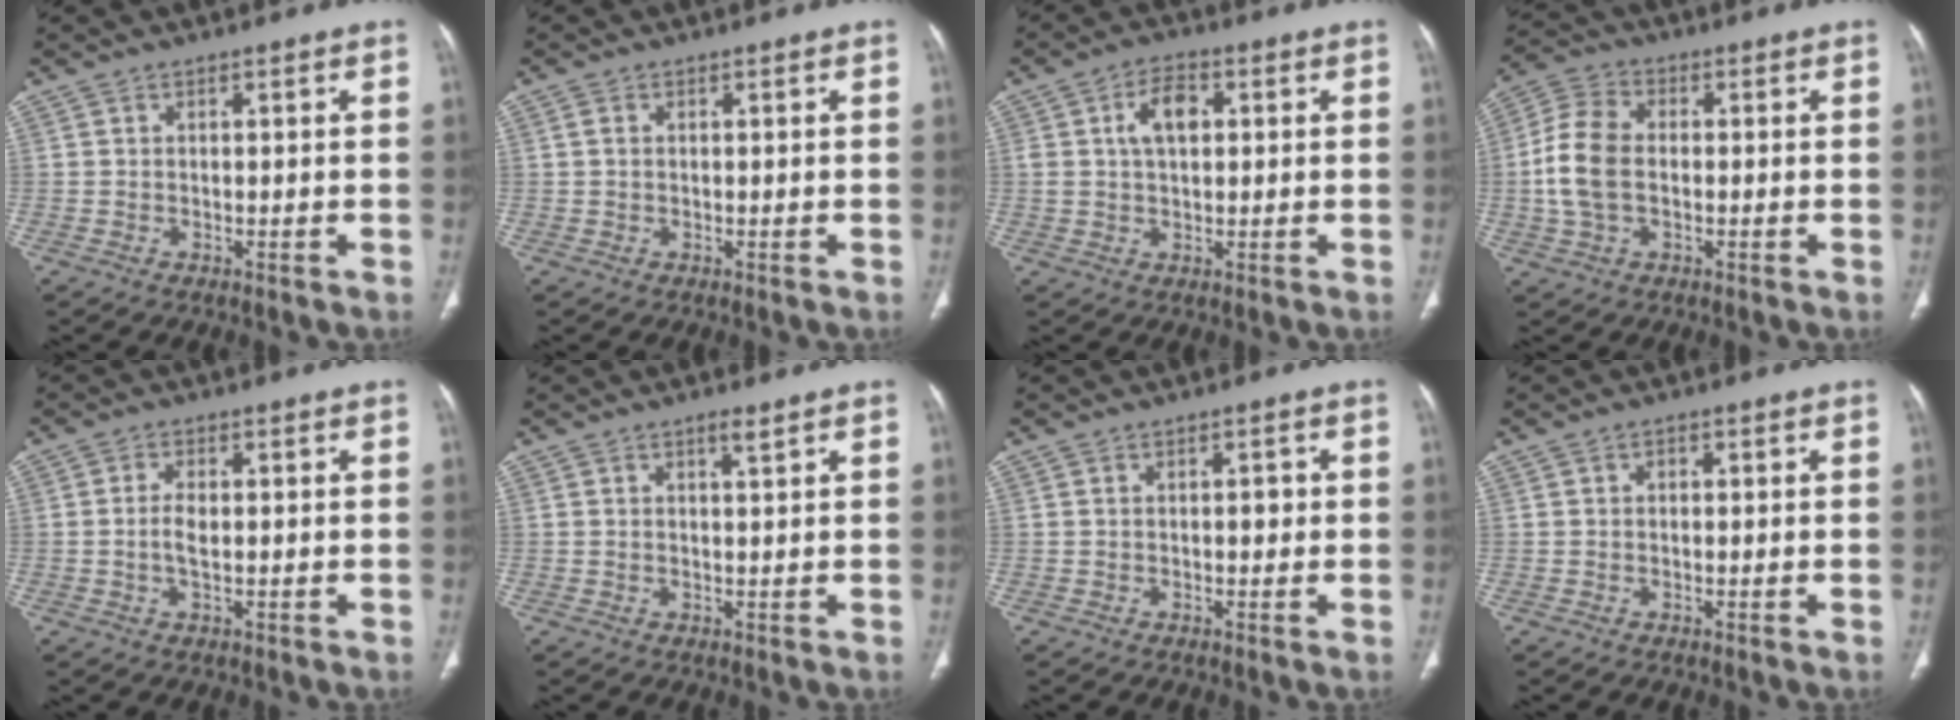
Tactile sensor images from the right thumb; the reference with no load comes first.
{"total": 1.0, "force": [0.1, 0.7, 0.6], "torque": [-0.014, 0.002, 0.004]}
{"total": 6.4, "force": [1.5, 3.8, 4.9], "torque": [-0.079, 0.010, 0.023]}
{"total": 10.0, "force": [-0.5, 6.5, 7.6], "torque": [-0.156, 0.020, -0.015]}
{"total": 3.2, "force": [-0.2, 1.6, 2.8], "torque": [-0.059, 0.002, -0.005]}
{"total": 1.6, "force": [1.1, 0.2, 1.2], "torque": [-0.022, -0.007, 0.020]}
{"total": 1.5, "force": [0.0, 0.9, 1.3], "torque": [-0.012, 0.002, -0.002]}
{"total": 1.0, "force": [0.2, 0.8, 0.6], "torque": [-0.005, 0.002, 0.000]}